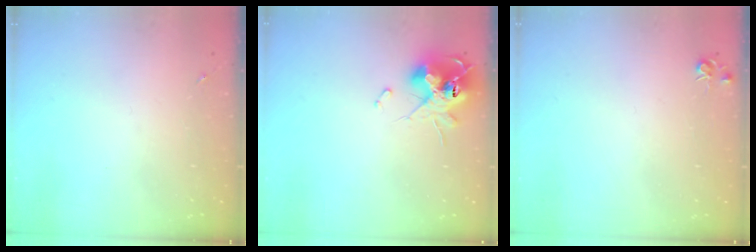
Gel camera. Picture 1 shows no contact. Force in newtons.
{"total": 13.8, "press": 13.8, "slide": 1.5}
{"total": 4.3, "press": 4.3, "slide": 0.5}